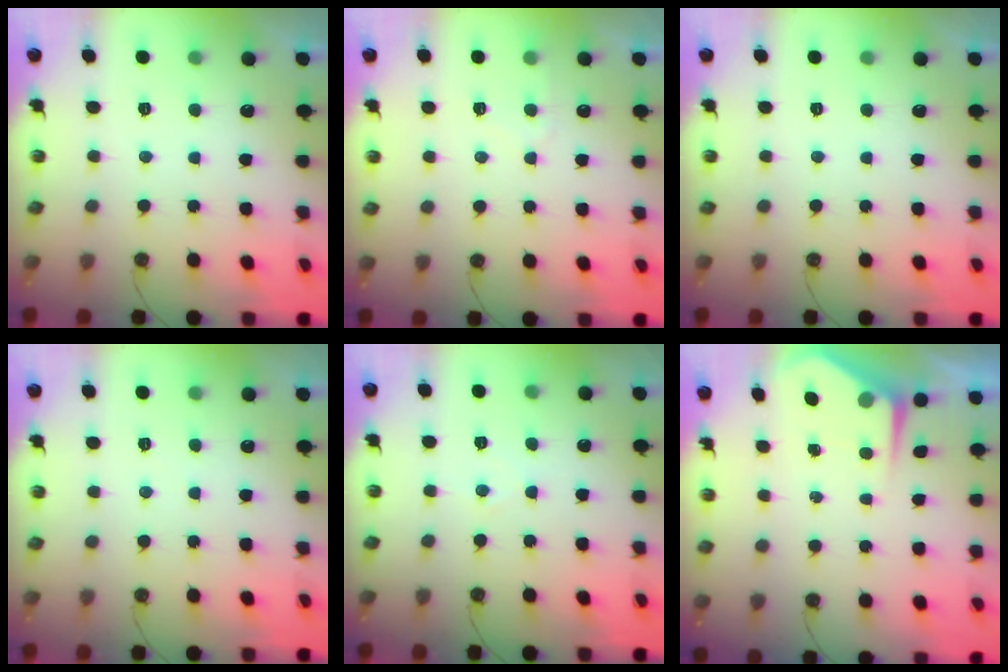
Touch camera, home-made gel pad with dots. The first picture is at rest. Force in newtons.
{"total": 4.7, "press": 4.7, "slide": 0.6}
{"total": 0.0}
{"total": 2.9, "press": 2.9, "slide": 0.5}
{"total": 3.5, "press": 3.5, "slide": 0.5}
{"total": 4.0, "press": 4.0, "slide": 0.4}